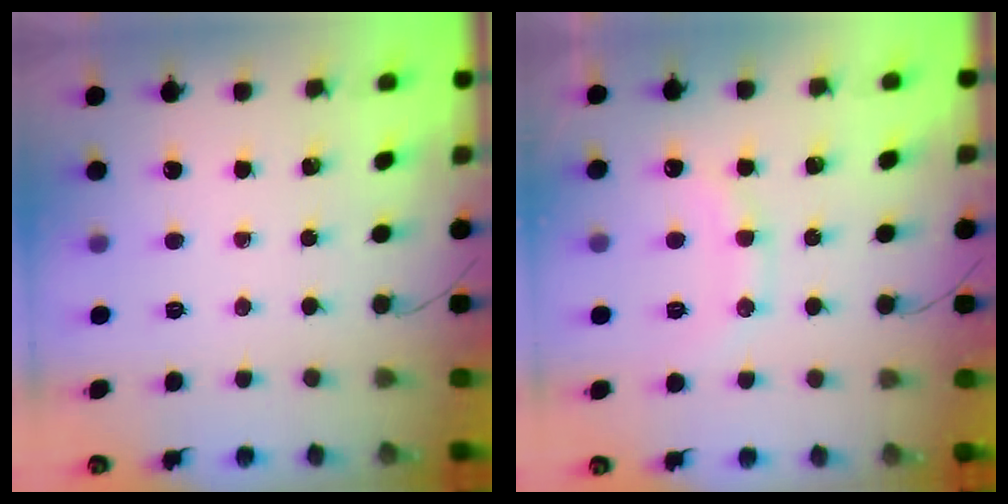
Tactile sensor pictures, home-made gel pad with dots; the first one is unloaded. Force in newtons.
{"total": 11.5, "press": 11.5, "slide": 1.1}